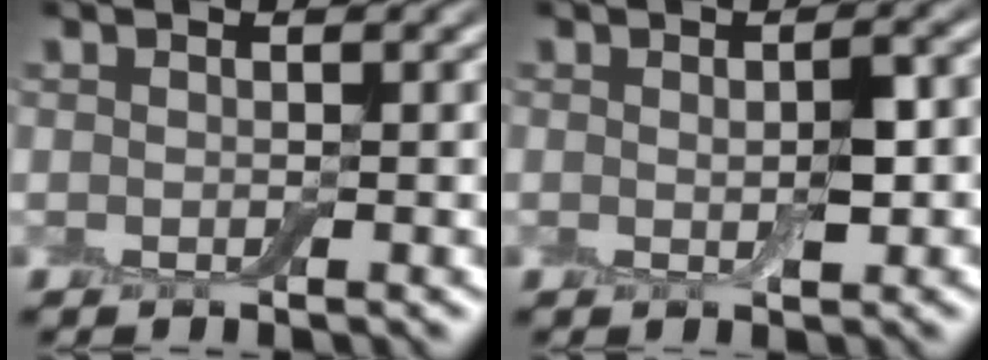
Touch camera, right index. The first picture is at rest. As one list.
[{"total": 2.6, "force": [0.0, 0.8, 2.5], "torque": [-0.045, -0.003, 0.000]}]